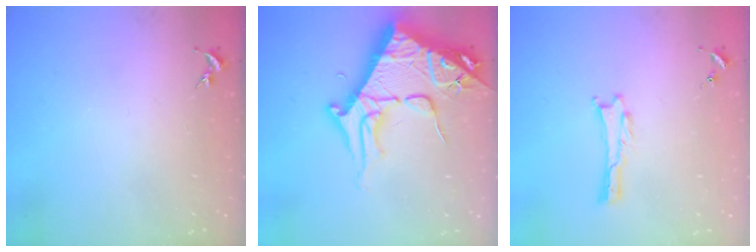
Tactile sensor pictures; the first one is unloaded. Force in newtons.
{"total": 12.0, "press": 11.9, "slide": 1.4}
{"total": 0.0}